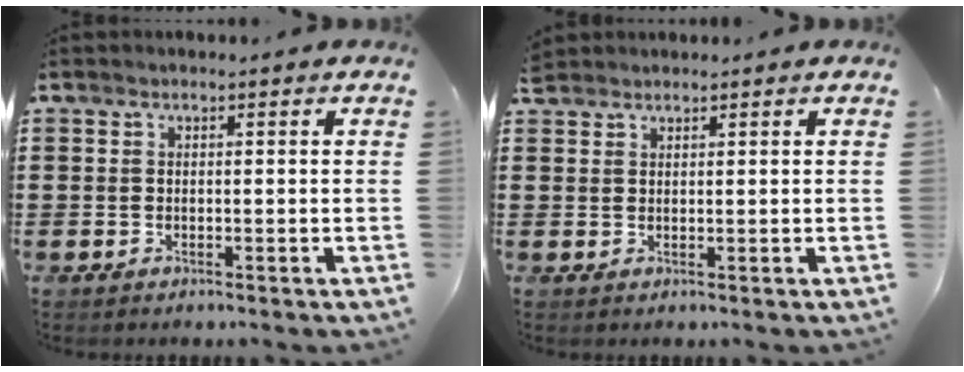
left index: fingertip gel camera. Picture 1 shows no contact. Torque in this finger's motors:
{"motor_torque": [0.23, 0.19, 0.05, 0.01]}